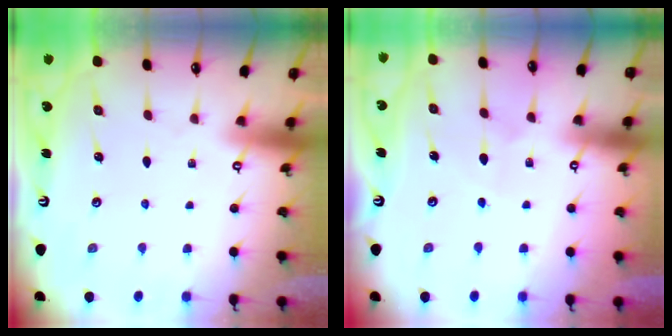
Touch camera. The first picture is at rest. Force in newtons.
{"total": 4.2, "press": 4.1, "slide": 0.4}